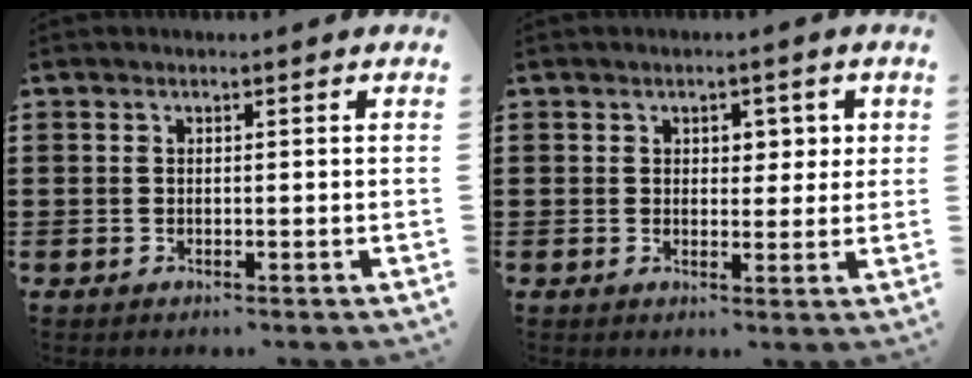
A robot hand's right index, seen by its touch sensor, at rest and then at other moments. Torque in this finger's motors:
{"motor_torque": [-0.21, 0.08, 0.09, 0.00]}